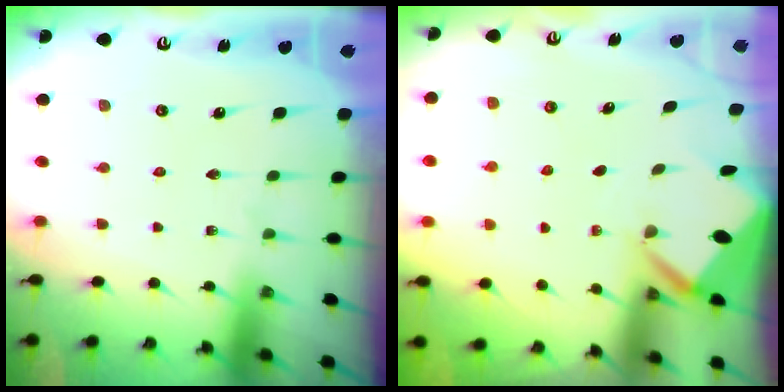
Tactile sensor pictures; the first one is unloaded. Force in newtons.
{"total": 2.8, "press": 2.8, "slide": 0.2}